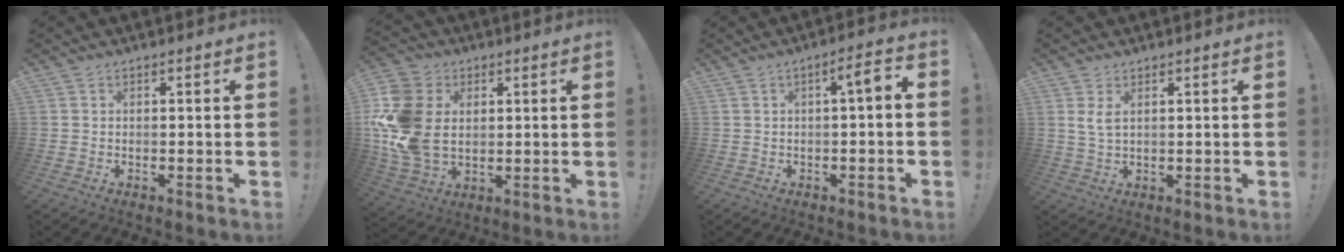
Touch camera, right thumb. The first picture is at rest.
{"total": 19.0, "force": [2.3, 14.2, 12.4], "torque": [-0.269, -0.005, 0.047]}
{"total": 4.3, "force": [-0.4, 0.8, 4.2], "torque": [-0.063, 0.004, -0.012]}
{"total": 3.9, "force": [1.8, 1.6, 3.1], "torque": [-0.068, -0.003, 0.031]}